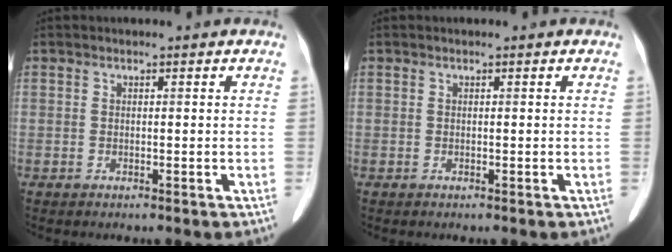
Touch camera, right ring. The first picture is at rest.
{"total": 0.0}